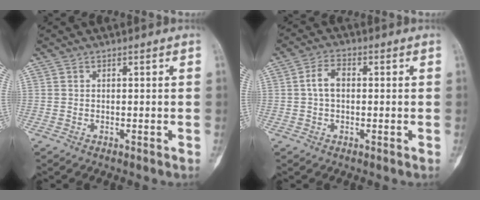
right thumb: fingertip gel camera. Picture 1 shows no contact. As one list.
[{"total": 4.2, "force": [0.2, 2.6, 3.3], "torque": [-0.063, 0.014, -0.001]}]